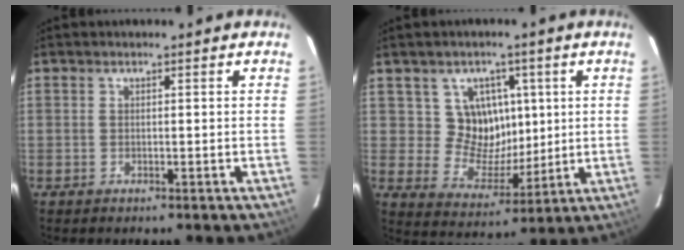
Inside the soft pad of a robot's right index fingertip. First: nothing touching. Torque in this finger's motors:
{"motor_torque": [0.12, 0.20, 0.04, 0.00]}